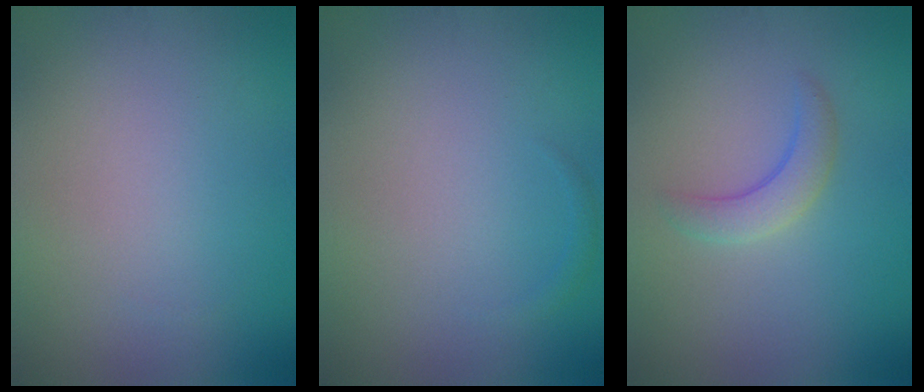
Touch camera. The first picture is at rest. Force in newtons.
{"total": 0.6, "press": 0.6, "slide": 0.1}
{"total": 2.5, "press": 2.5, "slide": 0.2}